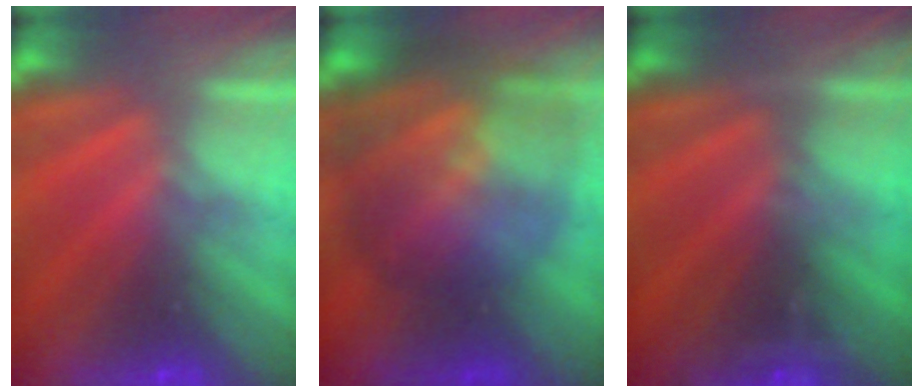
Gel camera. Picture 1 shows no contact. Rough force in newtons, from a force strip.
{"total": 9.6}
{"total": 9.3}